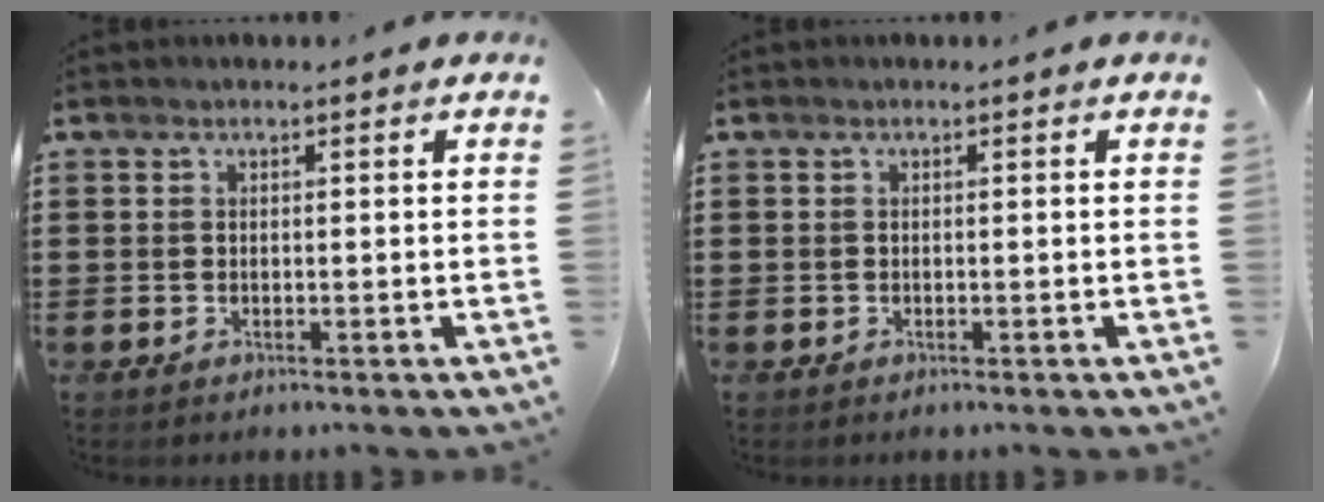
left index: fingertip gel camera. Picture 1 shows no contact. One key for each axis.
{"total": 0.0}